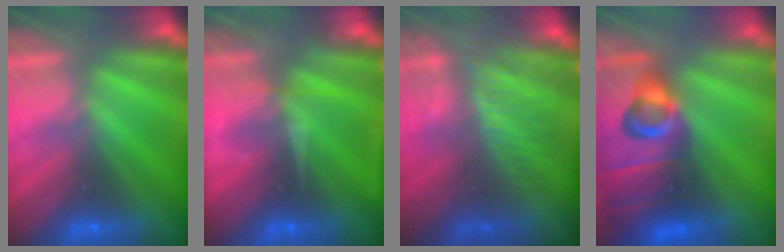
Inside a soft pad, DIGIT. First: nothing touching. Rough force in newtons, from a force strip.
{"total": 7.7}
{"total": 4.2}
{"total": 8.3}